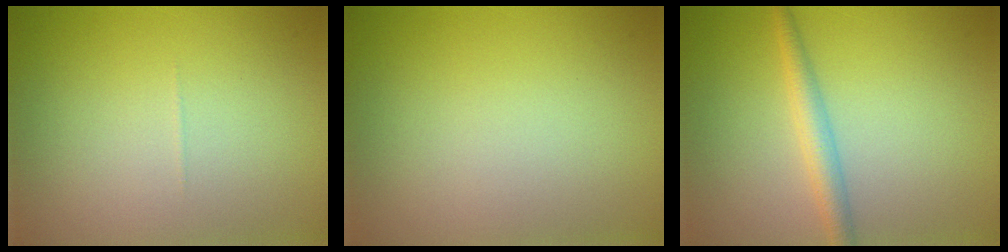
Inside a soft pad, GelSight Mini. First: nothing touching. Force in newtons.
{"total": 0.0}
{"total": 2.4, "press": 2.4, "slide": 0.0}